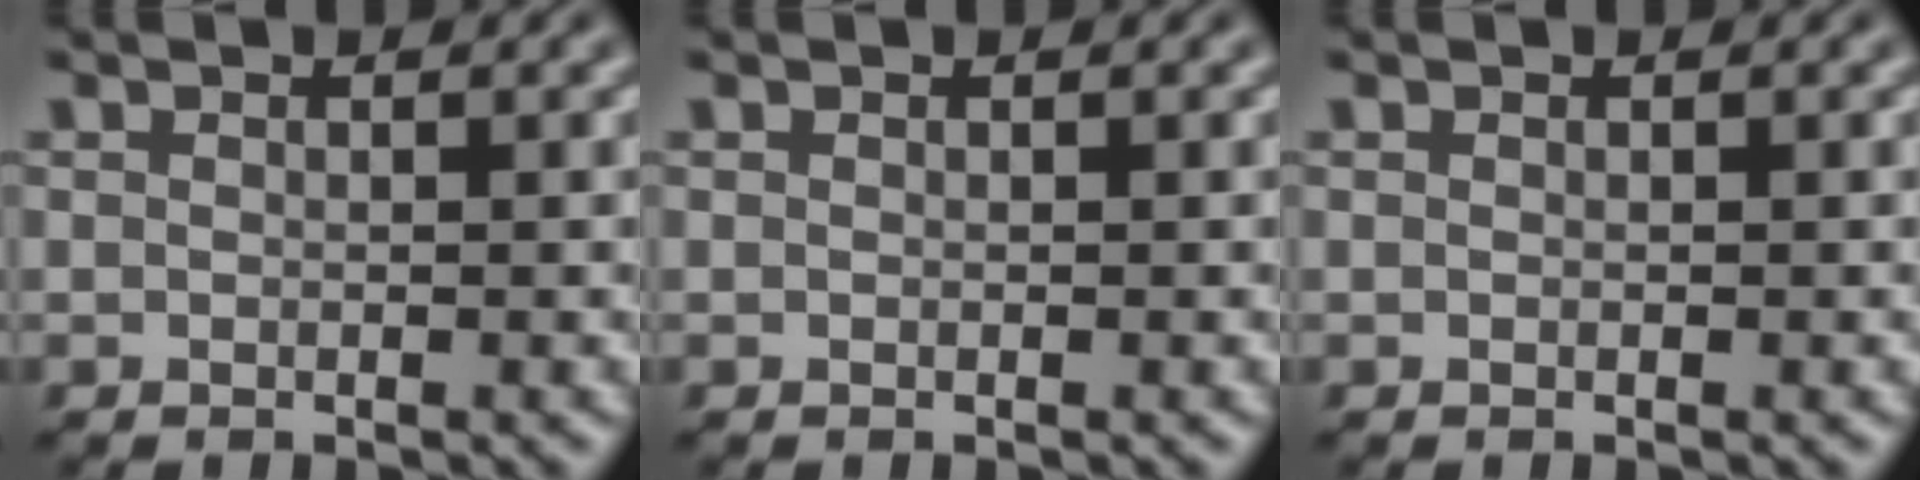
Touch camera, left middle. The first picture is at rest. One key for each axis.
{"total": 0.0}
{"total": 0.0}